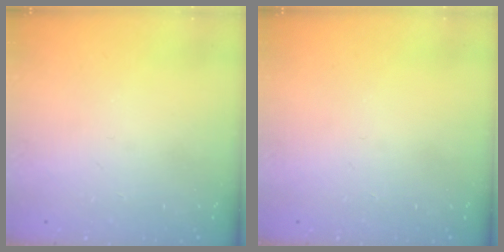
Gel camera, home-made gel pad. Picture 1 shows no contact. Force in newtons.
{"total": 0.0}